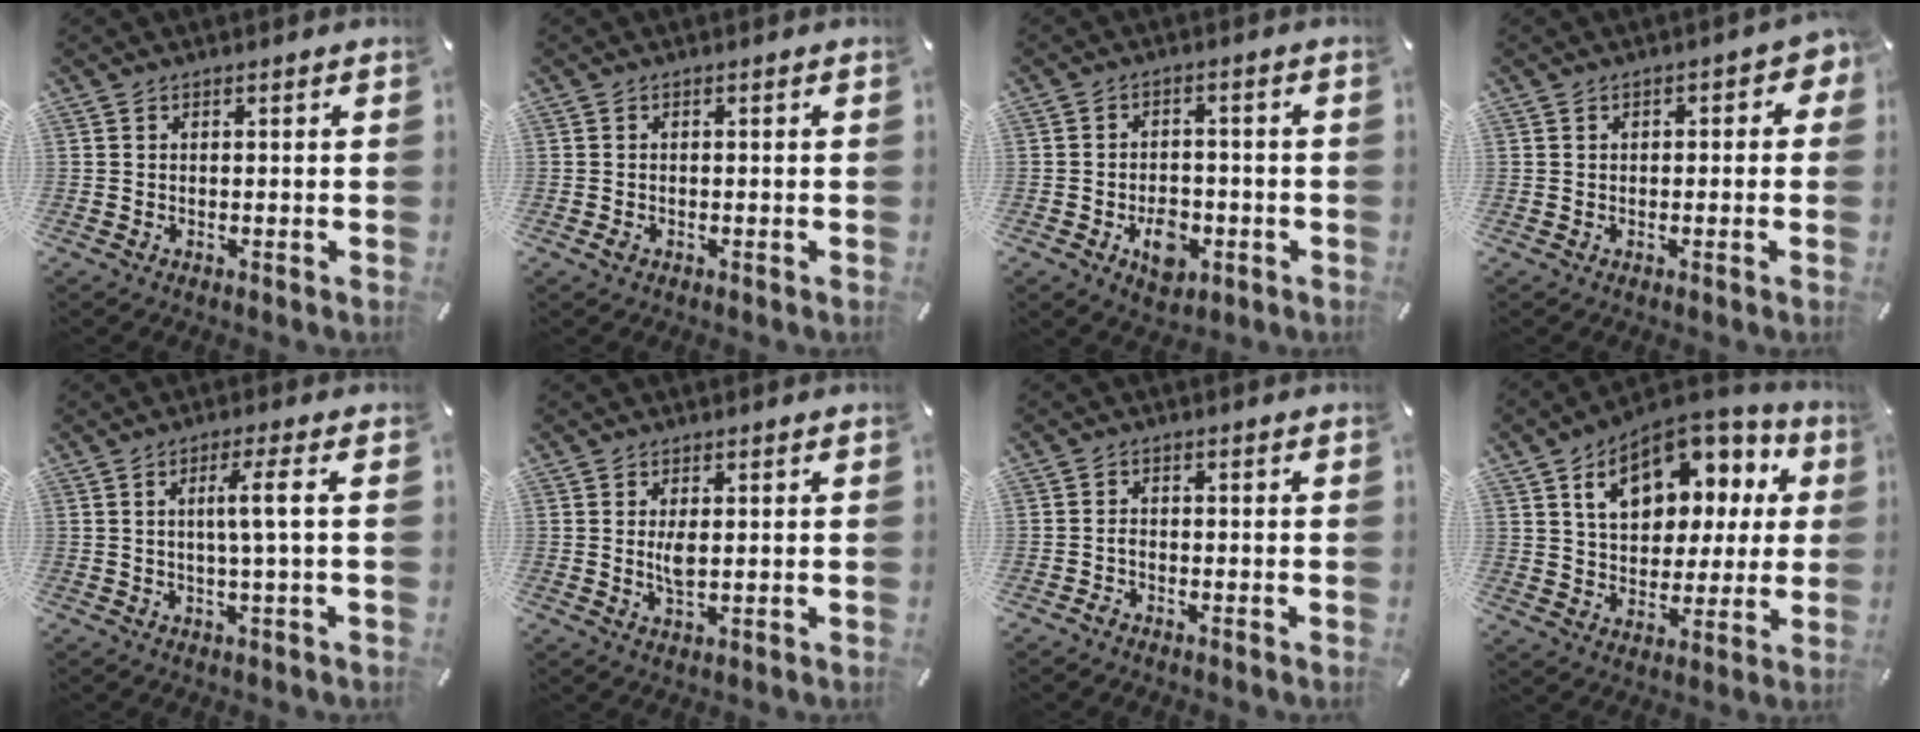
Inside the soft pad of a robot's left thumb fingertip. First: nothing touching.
{"total": 0.8, "force": [-0.4, 0.5, 0.6], "torque": [-0.013, -0.001, -0.005]}
{"total": 7.2, "force": [-2.7, 5.1, 4.4], "torque": [-0.054, 0.012, -0.043]}
{"total": 2.4, "force": [-0.4, 1.6, 1.7], "torque": [-0.023, 0.007, -0.011]}
{"total": 6.7, "force": [1.0, 0.0, 6.7], "torque": [-0.118, -0.003, 0.007]}
{"total": 3.7, "force": [0.5, 1.4, 3.4], "torque": [-0.074, -0.008, 0.002]}
{"total": 1.2, "force": [-1.0, 0.7, 0.4], "torque": [-0.014, 0.002, -0.018]}
{"total": 15.7, "force": [7.6, 10.2, 9.2], "torque": [-0.148, -0.031, 0.136]}